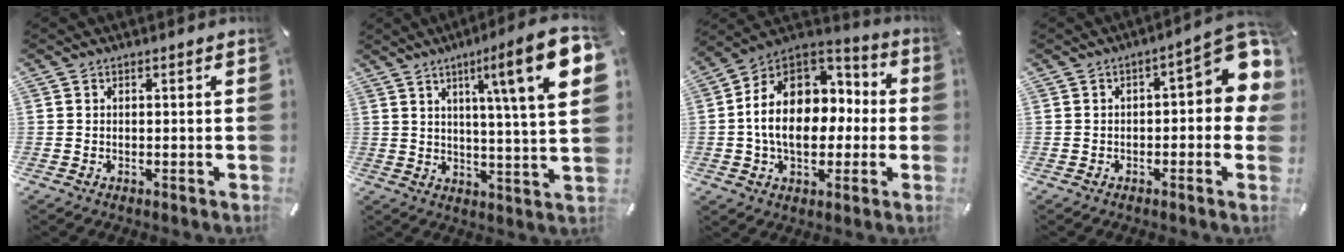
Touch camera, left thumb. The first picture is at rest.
{"total": 15.8, "force": [6.6, 1.4, 14.3], "torque": [-0.214, -0.035, 0.087]}
{"total": 18.3, "force": [-0.4, 13.9, 11.9], "torque": [-0.209, 0.004, -0.005]}
{"total": 10.3, "force": [2.4, 4.1, 9.1], "torque": [-0.109, -0.026, 0.038]}